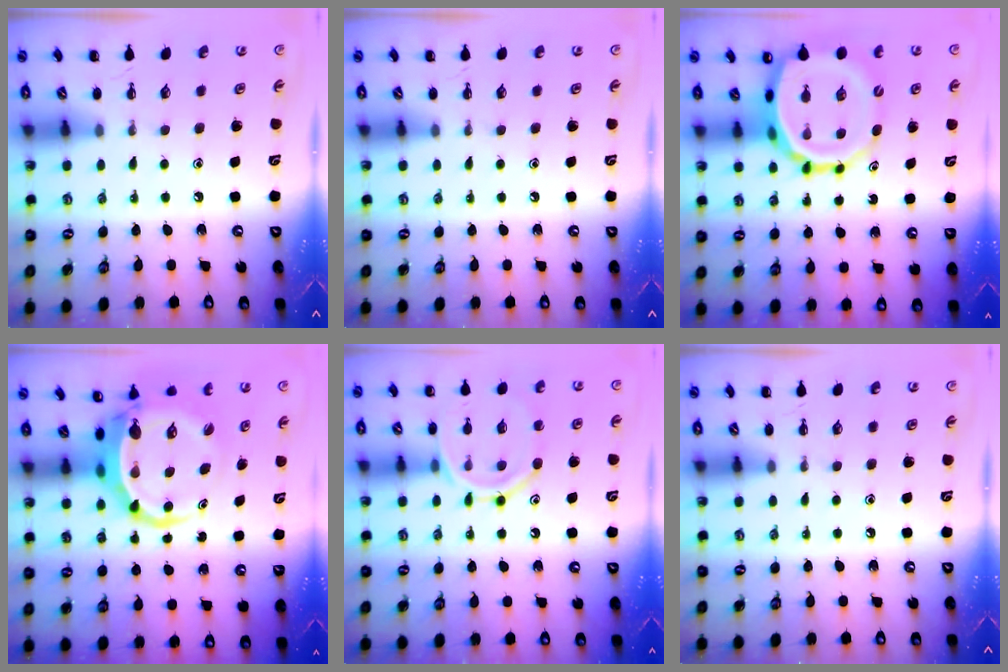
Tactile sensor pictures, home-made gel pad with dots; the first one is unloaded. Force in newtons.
{"total": 0.0}
{"total": 13.2, "press": 12.8, "slide": 3.5}
{"total": 8.6, "press": 8.3, "slide": 2.4}
{"total": 12.8, "press": 12.7, "slide": 1.2}
{"total": 0.0}